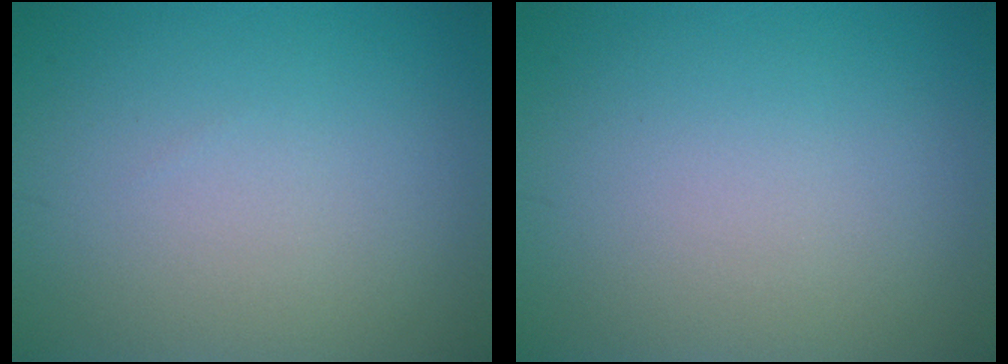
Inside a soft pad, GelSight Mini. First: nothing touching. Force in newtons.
{"total": 0.0}